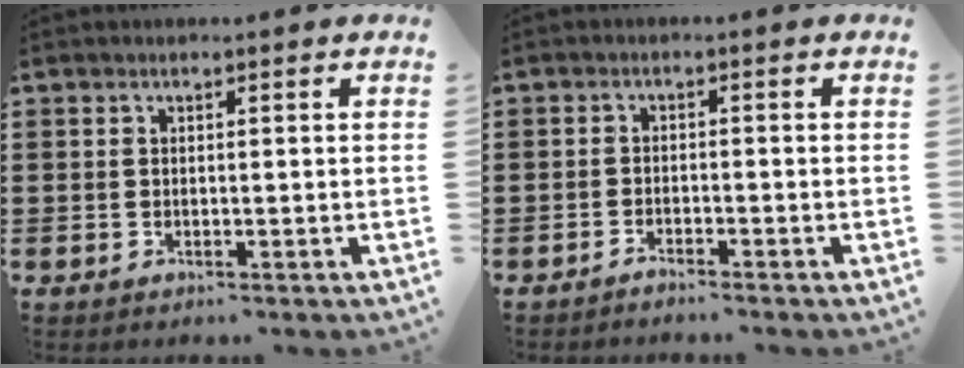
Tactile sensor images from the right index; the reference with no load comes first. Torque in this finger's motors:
{"motor_torque": [0.07, 0.28, 0.00, -0.01]}